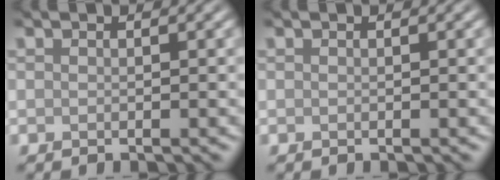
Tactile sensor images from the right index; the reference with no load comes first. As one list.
[{"total": 0.0}]